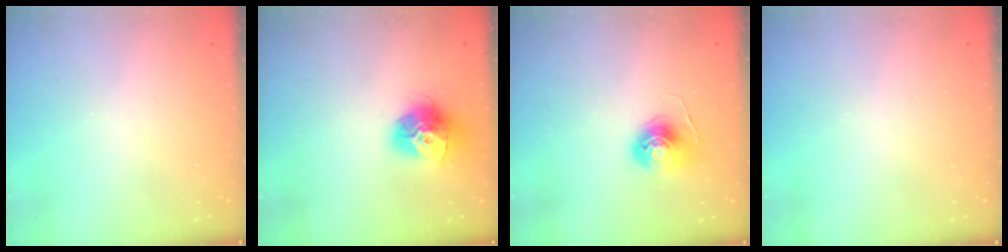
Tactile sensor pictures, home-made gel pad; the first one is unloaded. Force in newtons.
{"total": 15.2, "press": 15.2, "slide": 1.5}
{"total": 7.7, "press": 7.7, "slide": 0.4}
{"total": 0.0}